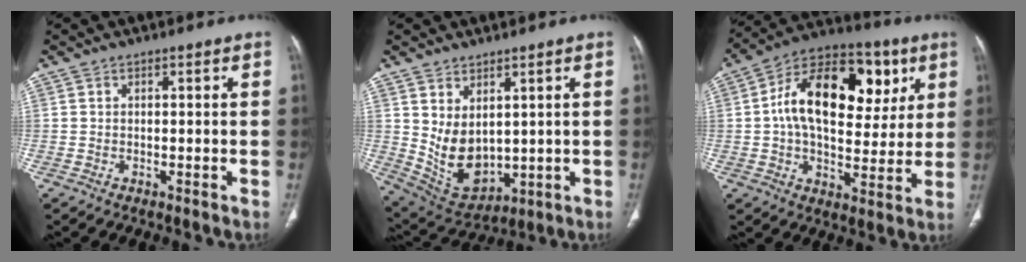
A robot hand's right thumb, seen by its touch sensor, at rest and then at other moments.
{"total": 10.0, "force": [1.9, 6.4, 7.4], "torque": [-0.111, -0.019, 0.070]}
{"total": 22.1, "force": [5.4, 13.1, 16.9], "torque": [-0.234, 0.012, 0.076]}